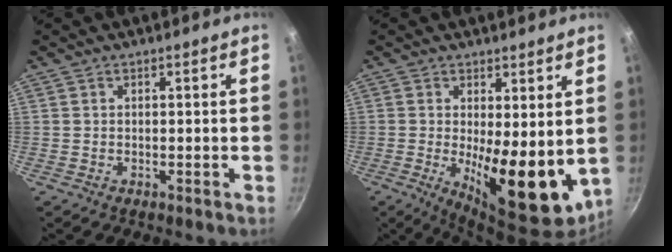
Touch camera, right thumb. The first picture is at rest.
{"total": 13.2, "force": [0.0, 5.0, 12.2], "torque": [-0.154, -0.031, 0.010]}